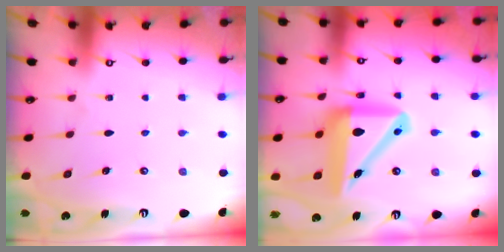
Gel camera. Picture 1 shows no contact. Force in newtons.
{"total": 16.1, "press": 15.8, "slide": 3.1}